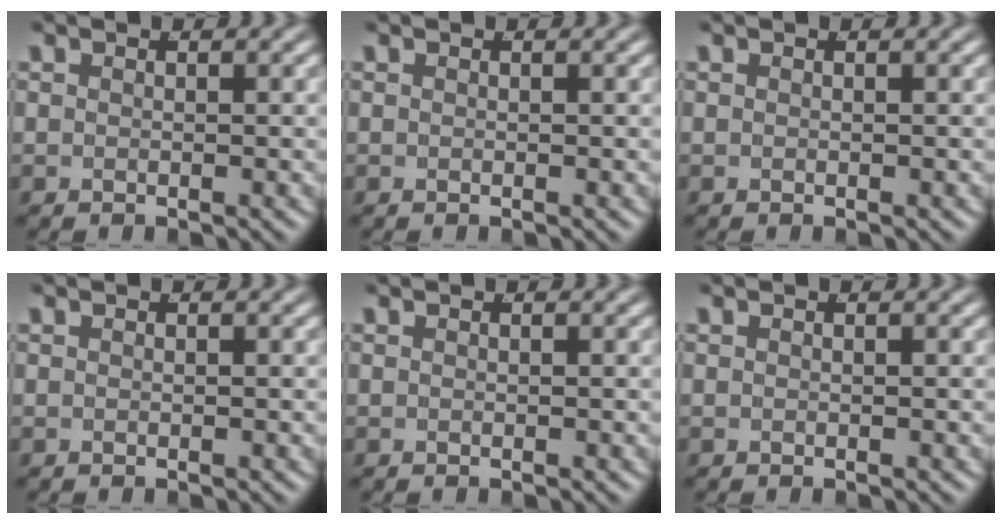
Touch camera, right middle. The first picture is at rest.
{"total": 0.0}
{"total": 0.0}
{"total": 0.0}
{"total": 0.0}
{"total": 0.0}